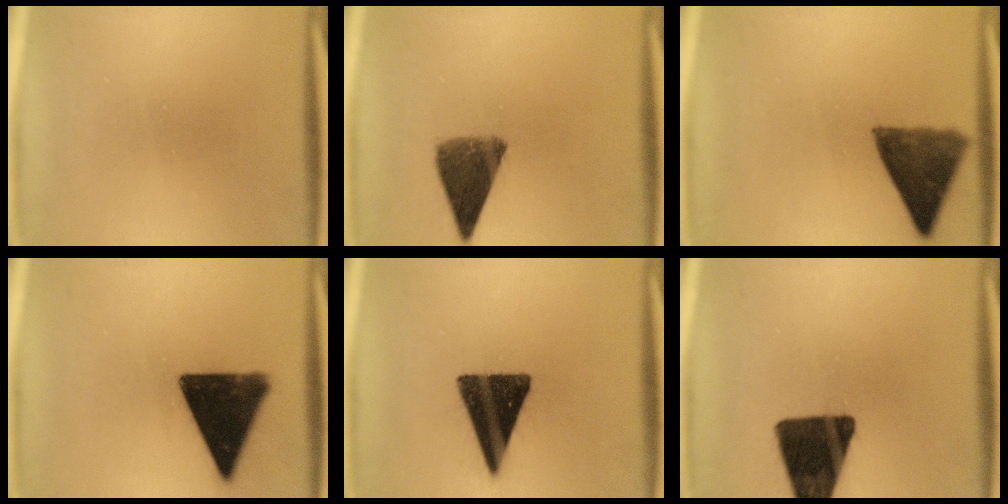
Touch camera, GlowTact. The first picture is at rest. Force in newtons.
{"total": 8.8}
{"total": 9.6}
{"total": 15.9}
{"total": 16.1}
{"total": 16.1}